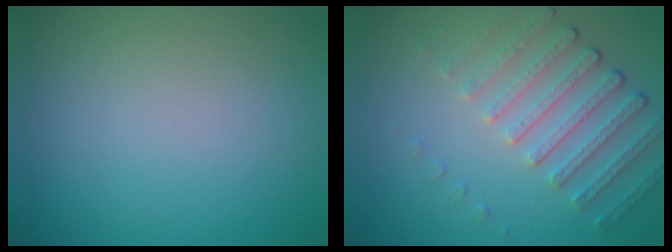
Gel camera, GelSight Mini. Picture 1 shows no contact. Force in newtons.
{"total": 4.8, "press": 3.4, "slide": 3.3}